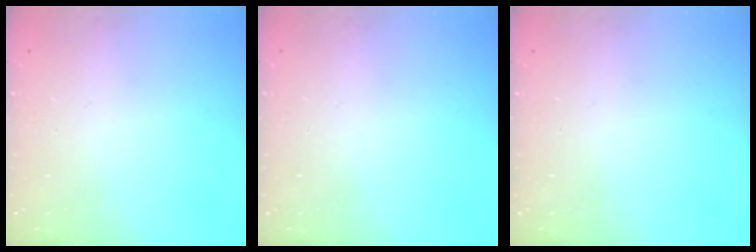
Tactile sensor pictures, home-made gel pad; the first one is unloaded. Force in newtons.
{"total": 0.0}
{"total": 0.0}